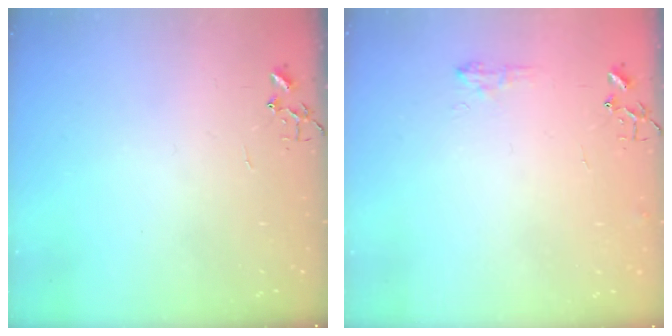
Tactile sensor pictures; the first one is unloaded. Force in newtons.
{"total": 7.3, "press": 7.3, "slide": 0.8}